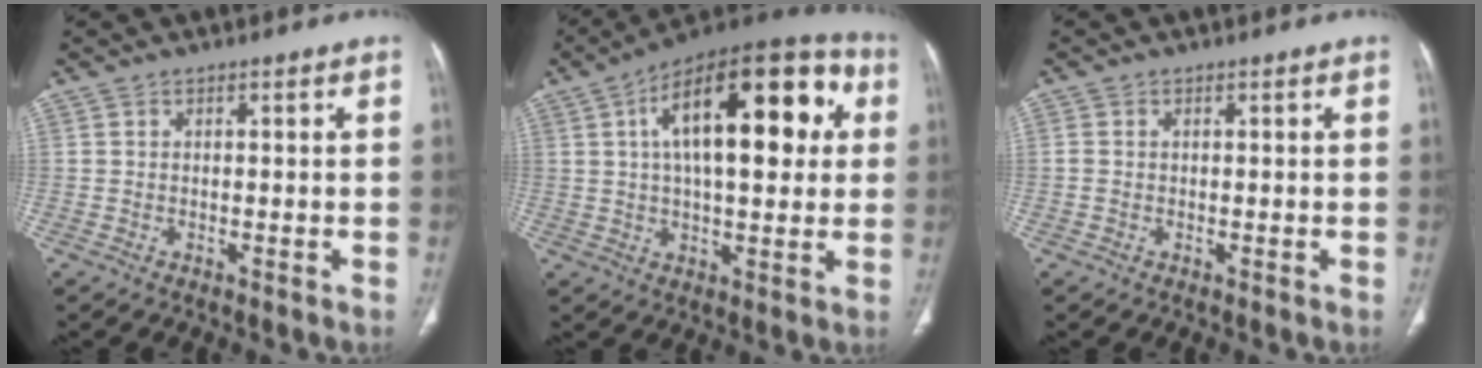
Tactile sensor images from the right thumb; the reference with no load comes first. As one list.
[{"total": 24.4, "force": [6.0, 10.7, 21.1], "torque": [-0.300, 0.025, 0.082]}, {"total": 0.7, "force": [0.0, 0.5, 0.5], "torque": [-0.015, 0.004, 0.002]}]